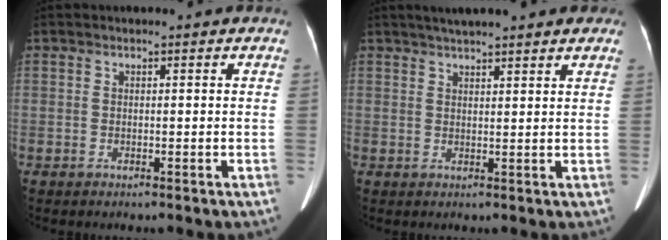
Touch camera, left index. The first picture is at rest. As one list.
[{"total": 10.5, "force": [8.8, 1.7, 5.5], "torque": [-0.071, 0.034, 0.112]}]